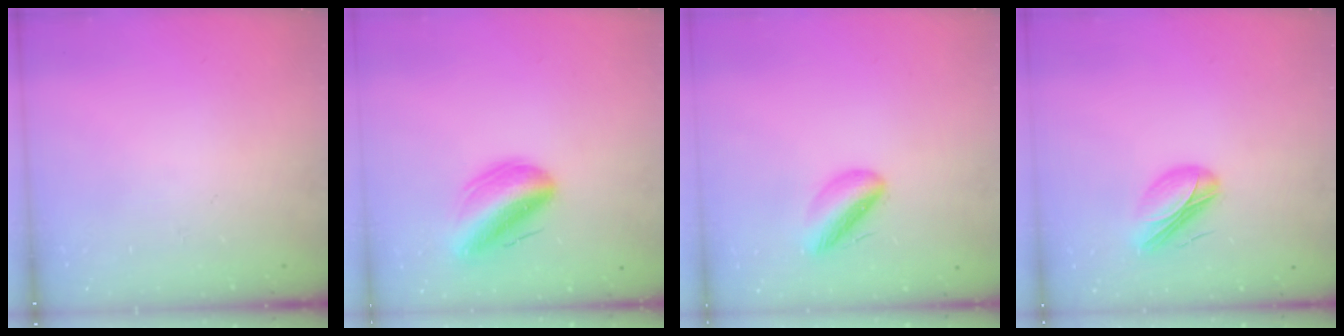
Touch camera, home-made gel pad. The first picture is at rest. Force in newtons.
{"total": 13.6, "press": 13.1, "slide": 3.7}
{"total": 6.8, "press": 6.7, "slide": 1.0}
{"total": 9.2, "press": 8.8, "slide": 2.7}